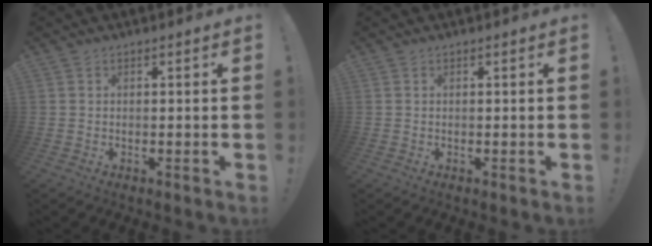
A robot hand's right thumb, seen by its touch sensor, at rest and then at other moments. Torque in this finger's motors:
{"motor_torque": [-0.05, 0.03, -0.11, 0.08, 0.02]}